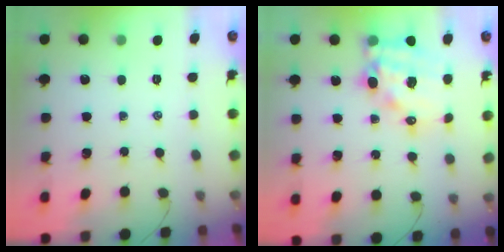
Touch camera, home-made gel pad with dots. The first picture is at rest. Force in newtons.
{"total": 15.7, "press": 15.2, "slide": 3.8}